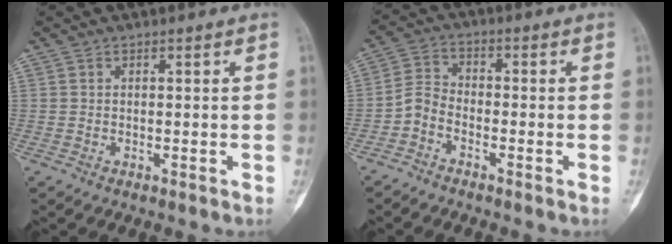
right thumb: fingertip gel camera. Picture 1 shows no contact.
{"total": 4.2, "force": [-2.5, 2.5, 2.2], "torque": [-0.041, 0.024, -0.063]}